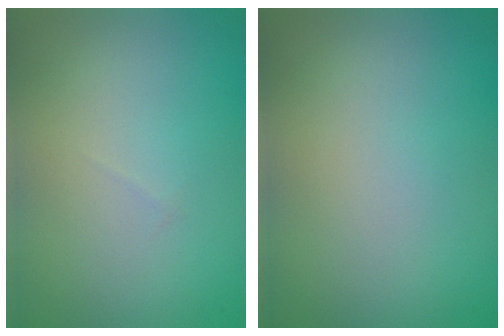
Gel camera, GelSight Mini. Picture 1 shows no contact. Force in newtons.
{"total": 0.0}